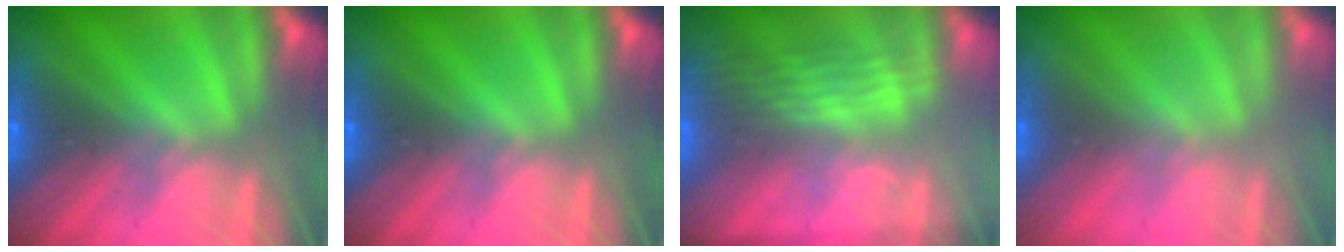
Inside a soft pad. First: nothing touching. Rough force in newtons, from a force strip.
{"total": 0.0}
{"total": 2.8}
{"total": 2.7}